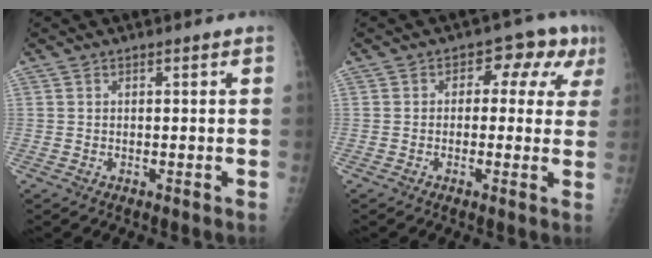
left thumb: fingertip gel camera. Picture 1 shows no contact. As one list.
[{"total": 8.1, "force": [2.2, 5.2, 5.7], "torque": [-0.018, 0.019, 0.014]}]